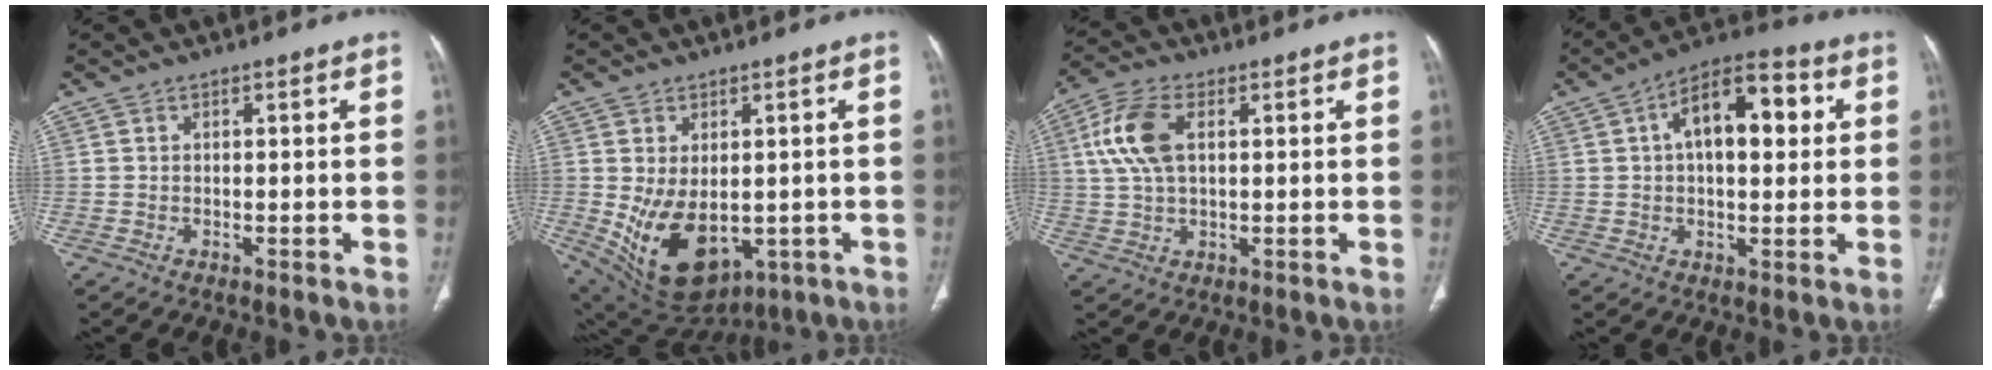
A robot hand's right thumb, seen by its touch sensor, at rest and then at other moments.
{"total": 14.3, "force": [-2.1, 9.0, 10.9], "torque": [-0.177, -0.015, 0.003]}
{"total": 9.5, "force": [2.3, 5.1, 7.7], "torque": [-0.171, 0.013, 0.045]}
{"total": 13.9, "force": [3.2, 7.2, 11.5], "torque": [-0.159, 0.024, 0.044]}